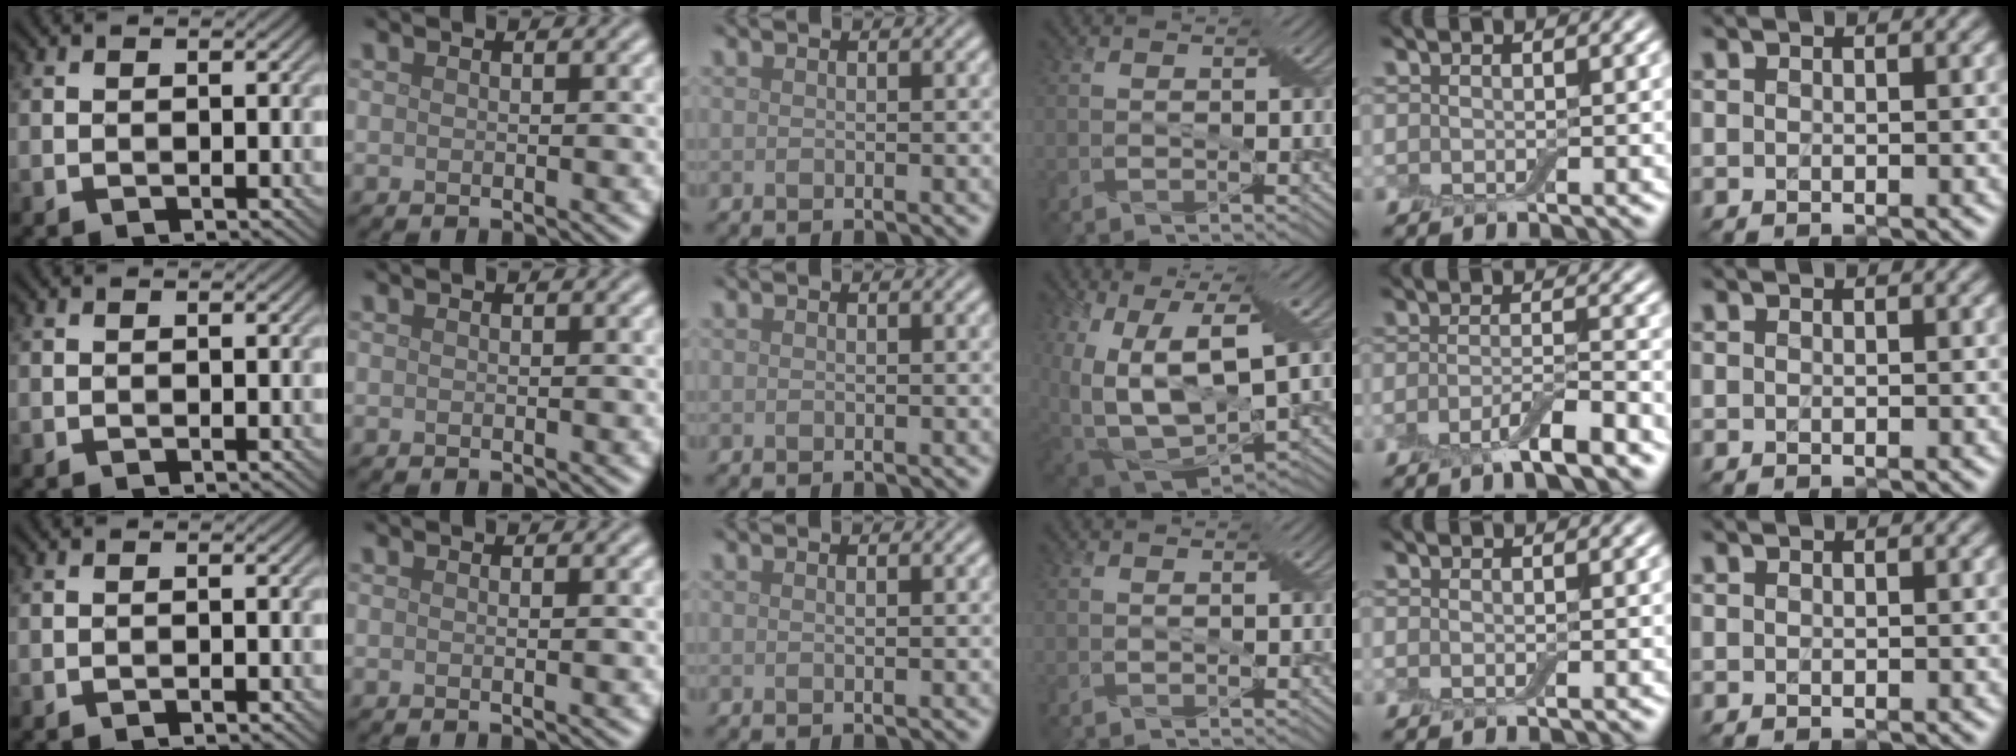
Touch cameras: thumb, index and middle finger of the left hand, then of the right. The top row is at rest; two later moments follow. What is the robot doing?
{"motion": "extract", "object": "backpack"}